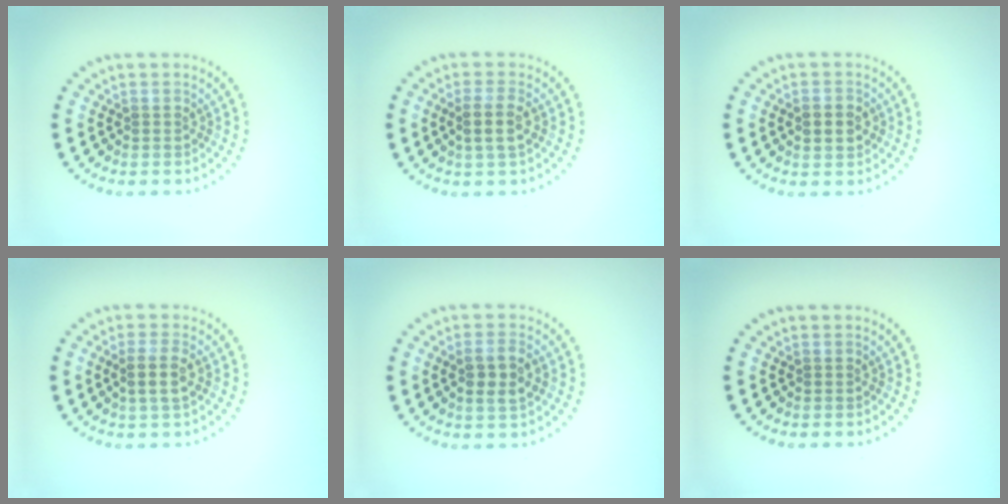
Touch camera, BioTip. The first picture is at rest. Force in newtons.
{"total": 2.4, "press": 2.2, "slide": 1.0}
{"total": 3.1, "press": 3.1, "slide": 0.1}
{"total": 2.4, "press": 2.2, "slide": 1.0}
{"total": 2.8, "press": 2.7, "slide": 0.6}
{"total": 0.0}